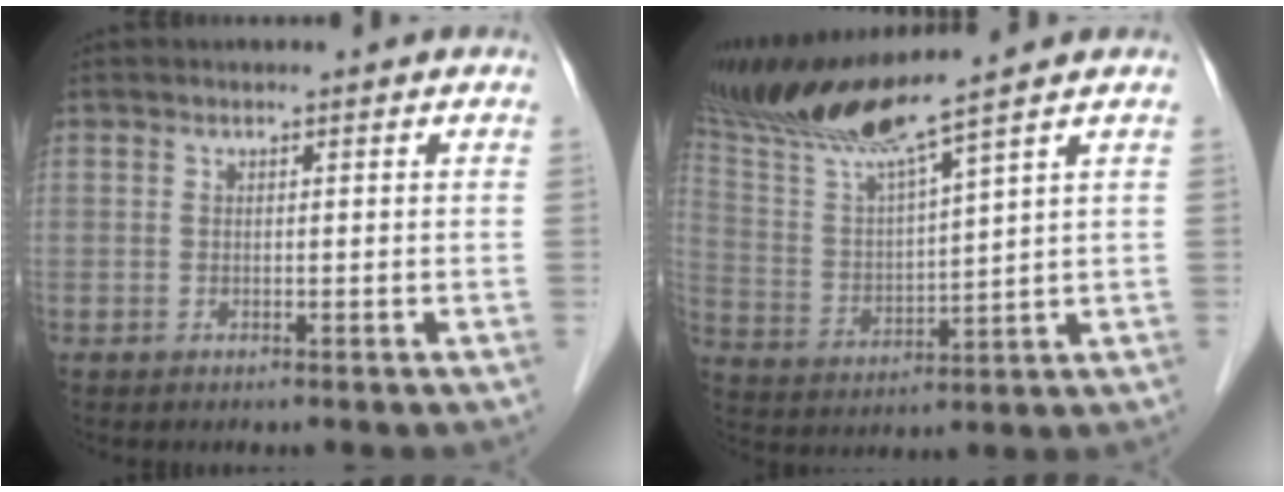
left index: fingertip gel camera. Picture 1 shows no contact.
{"total": 12.0, "force": [10.1, -2.0, 6.1], "torque": [-0.126, 0.002, 0.198]}